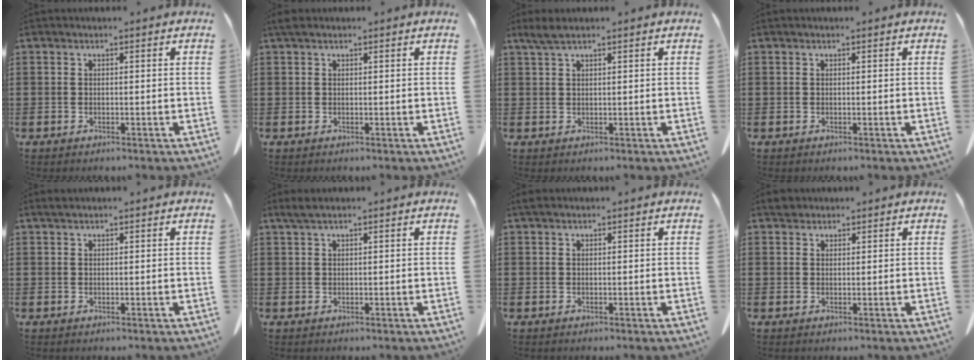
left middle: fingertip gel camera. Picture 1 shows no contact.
{"total": 0.8, "force": [0.5, 0.3, 0.6], "torque": [-0.014, 0.002, 0.009]}
{"total": 2.1, "force": [1.4, 0.3, 1.5], "torque": [-0.033, 0.001, 0.027]}
{"total": 0.0}
{"total": 0.7, "force": [0.5, 0.1, 0.4], "torque": [-0.010, 0.002, 0.009]}
{"total": 1.5, "force": [1.0, 0.2, 1.1], "torque": [-0.025, 0.001, 0.018]}
{"total": 0.6, "force": [0.4, 0.3, 0.4], "torque": [-0.011, 0.004, 0.006]}
{"total": 1.6, "force": [1.4, 0.7, 0.2], "torque": [-0.010, 0.004, 0.029]}